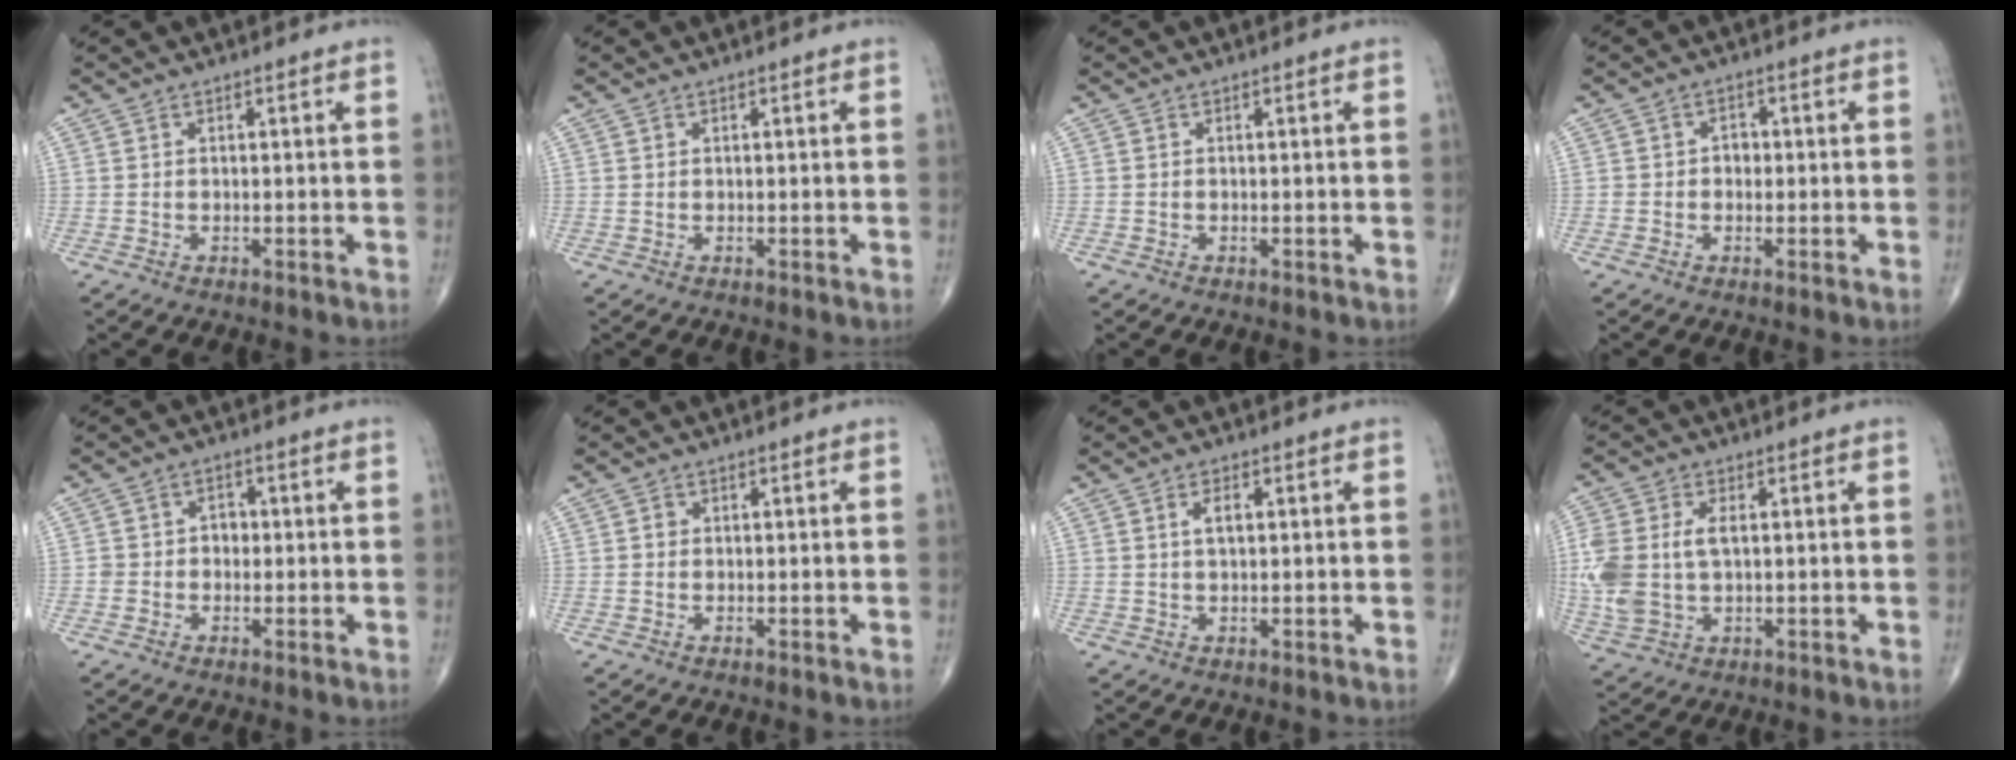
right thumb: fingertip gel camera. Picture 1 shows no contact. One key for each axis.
{"total": 0.0}
{"total": 0.0}
{"total": 2.3, "fx": -0.2, "fy": 1.9, "fz": 1.2, "tx": -0.001, "ty": 0.007, "tz": -0.008}
{"total": 3.1, "fx": -0.3, "fy": 2.8, "fz": 1.3, "tx": 0.001, "ty": 0.013, "tz": -0.011}
{"total": 0.8, "fx": 0.0, "fy": 0.8, "fz": 0.3, "tx": 0.001, "ty": 0.003, "tz": -0.002}
{"total": 2.6, "fx": 0.6, "fy": 1.3, "fz": 2.2, "tx": -0.040, "ty": -0.002, "tz": 0.010}
{"total": 11.4, "fx": 0.7, "fy": 7.1, "fz": 8.9, "tx": -0.219, "ty": 0.006, "tz": 0.022}